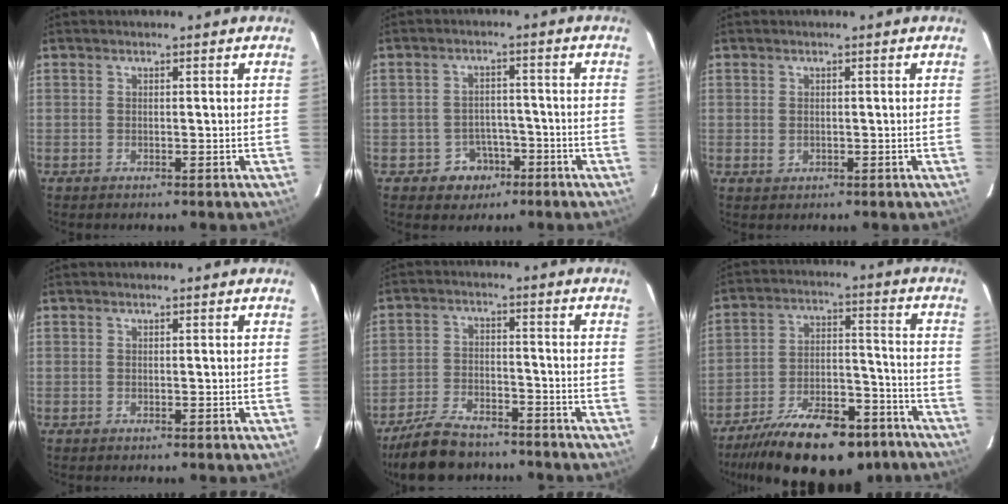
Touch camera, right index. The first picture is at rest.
{"total": 5.5, "force": [-3.0, 4.5, 0.9], "torque": [-0.031, 0.020, -0.032]}
{"total": 1.2, "force": [0.0, 1.1, 0.5], "torque": [-0.009, -0.002, 0.001]}
{"total": 0.0}
{"total": 13.3, "force": [-11.2, 5.0, 5.3], "torque": [-0.129, 0.000, -0.179]}
{"total": 23.1, "force": [-16.7, 10.2, 12.2], "torque": [-0.220, 0.008, -0.235]}